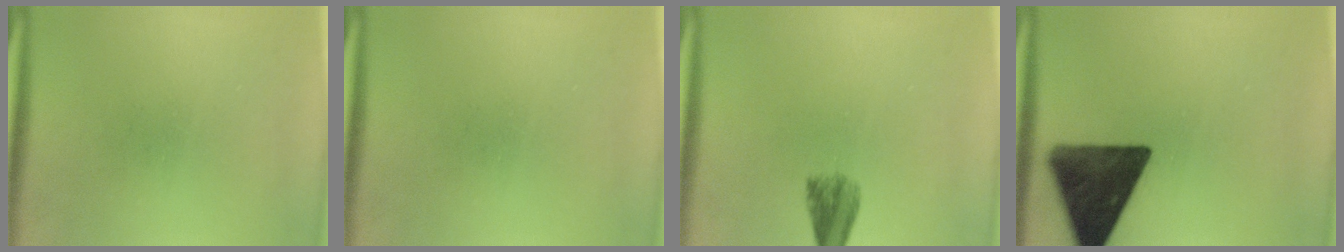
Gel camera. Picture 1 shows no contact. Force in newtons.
{"total": 0.0}
{"total": 4.1}
{"total": 14.9}